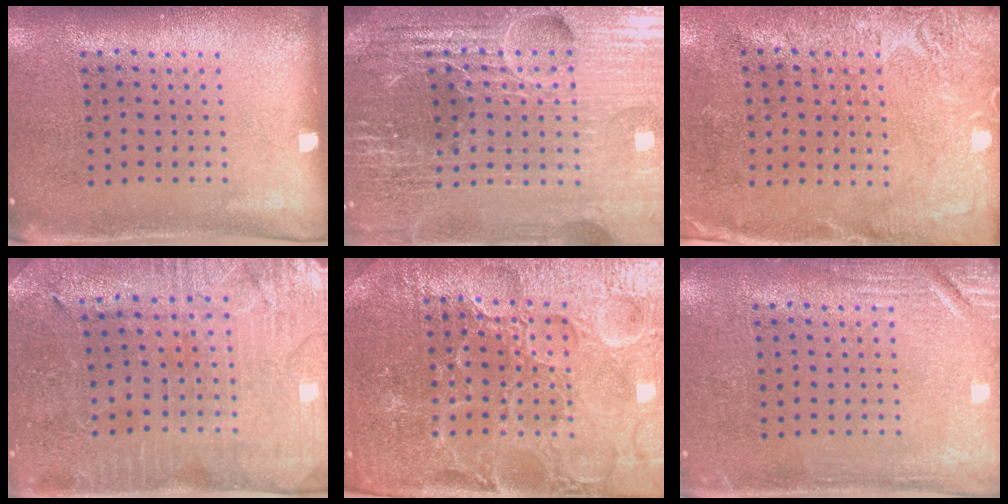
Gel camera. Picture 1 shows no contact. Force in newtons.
{"total": 6.5, "press": 5.7, "slide": 3.1}
{"total": 2.7, "press": 2.4, "slide": 1.3}
{"total": 1.2, "press": 1.2, "slide": 0.2}
{"total": 5.2, "press": 4.9, "slide": 1.8}
{"total": 2.5, "press": 2.5, "slide": 0.4}